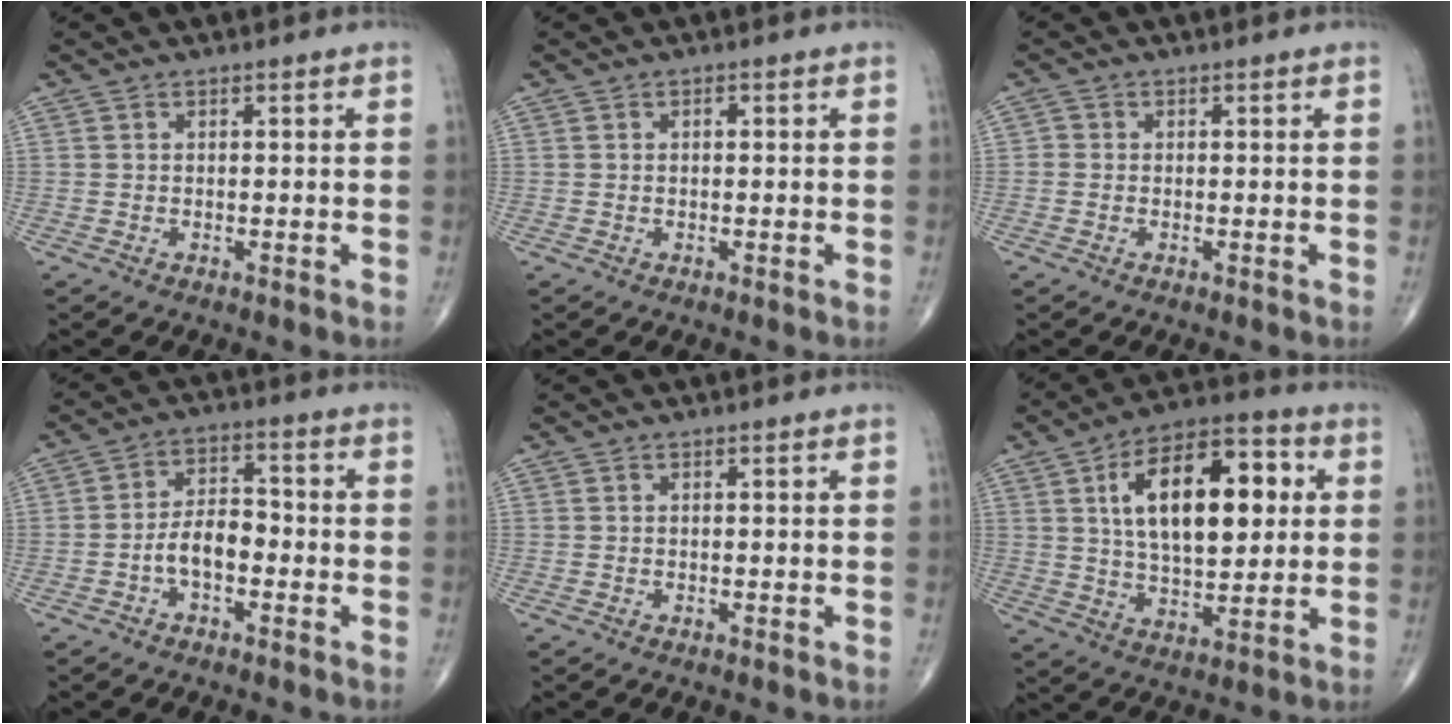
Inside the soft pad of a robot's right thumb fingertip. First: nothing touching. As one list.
[{"total": 0.6, "force": [0.1, 0.4, 0.5], "torque": [-0.011, 0.002, 0.003]}, {"total": 0.9, "force": [-0.2, 0.9, 0.3], "torque": [0.002, 0.003, -0.009]}, {"total": 6.6, "force": [-2.1, 3.6, 5.0], "torque": [-0.079, 0.032, -0.045]}, {"total": 0.0}, {"total": 19.9, "force": [4.5, 10.0, 16.6], "torque": [-0.238, 0.008, 0.070]}]